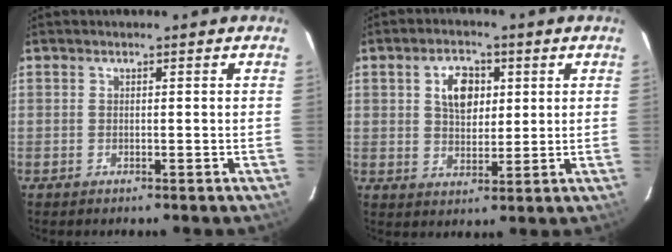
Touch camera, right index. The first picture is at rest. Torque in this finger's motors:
{"motor_torque": [0.12, 0.01, 0.26, 0.07]}